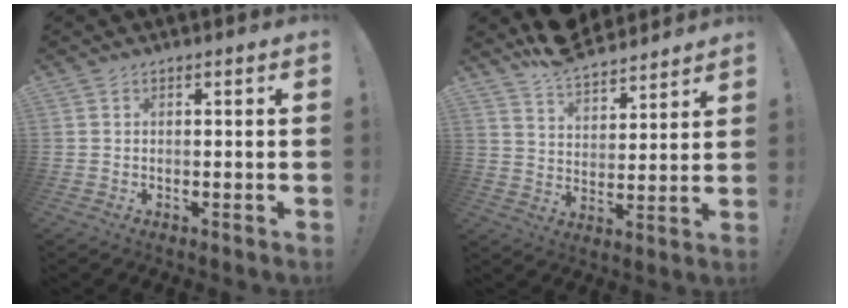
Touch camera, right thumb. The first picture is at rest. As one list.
[{"total": 10.3, "force": [9.2, 4.0, 2.2], "torque": [-0.049, -0.070, 0.177]}]